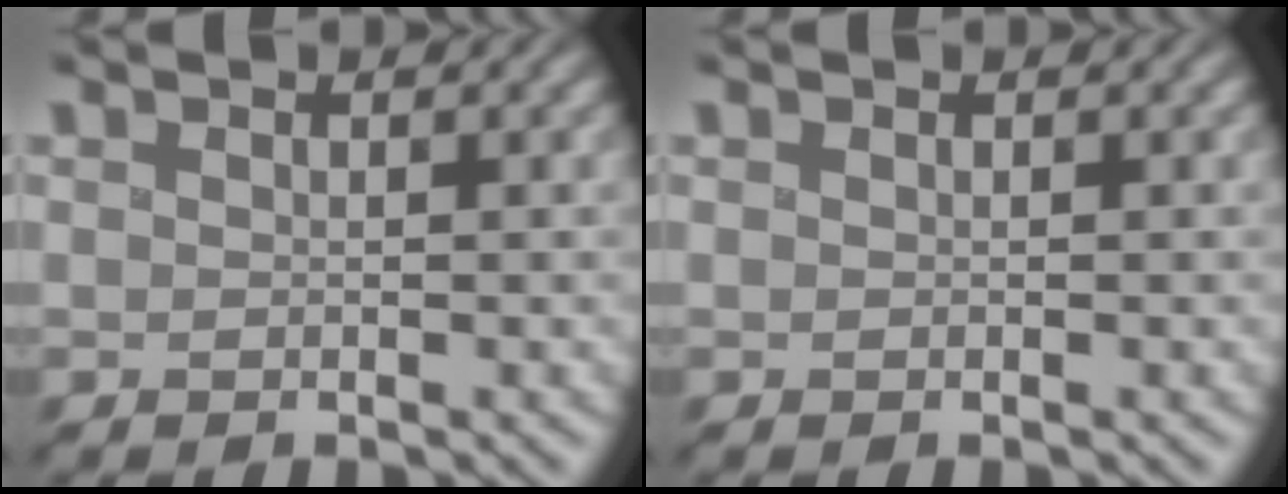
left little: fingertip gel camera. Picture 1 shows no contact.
{"total": 0.0}